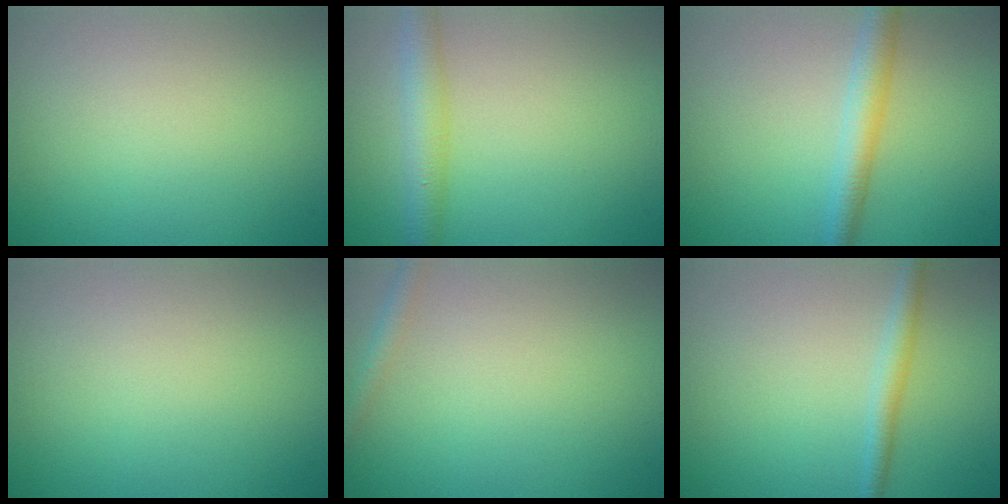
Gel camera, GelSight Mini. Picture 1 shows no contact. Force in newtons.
{"total": 3.5, "press": 3.5, "slide": 0.1}
{"total": 2.9, "press": 2.9, "slide": 0.0}
{"total": 0.0}
{"total": 1.4, "press": 1.4, "slide": 0.1}
{"total": 1.9, "press": 1.9, "slide": 0.1}